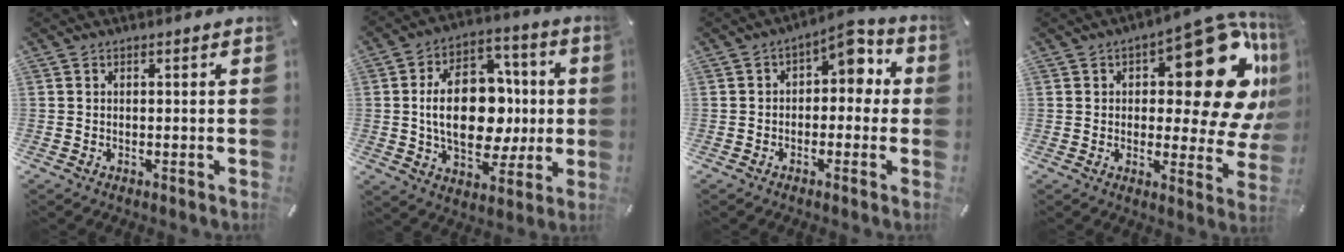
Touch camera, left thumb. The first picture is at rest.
{"total": 19.9, "force": [-0.1, 13.5, 14.6], "torque": [-0.261, -0.001, -0.002]}
{"total": 6.1, "force": [2.1, 3.9, 4.2], "torque": [-0.058, -0.015, 0.027]}
{"total": 24.5, "force": [8.3, 11.7, 19.9], "torque": [-0.229, -0.060, 0.138]}